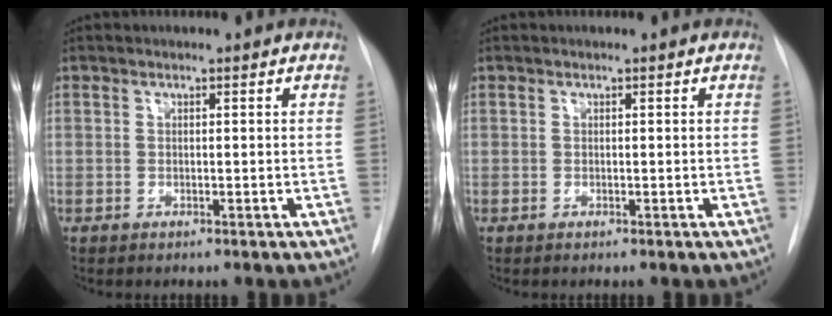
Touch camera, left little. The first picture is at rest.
{"total": 0.0}